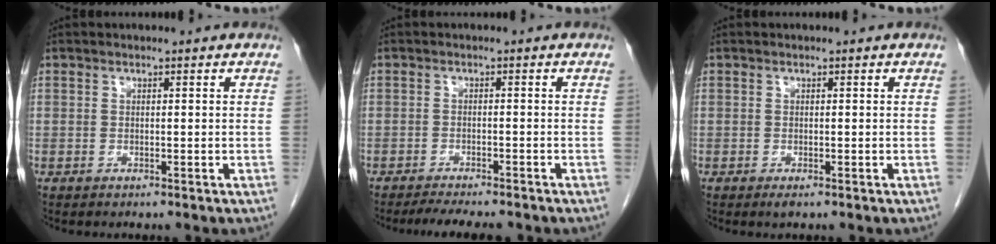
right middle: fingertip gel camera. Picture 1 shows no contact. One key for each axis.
{"total": 6.1, "fx": -5.3, "fy": 0.9, "fz": 2.8, "tx": -0.039, "ty": -0.010, "tz": -0.080}
{"total": 0.8, "fx": -0.5, "fy": 0.2, "fz": 0.6, "tx": -0.008, "ty": -0.002, "tz": -0.005}